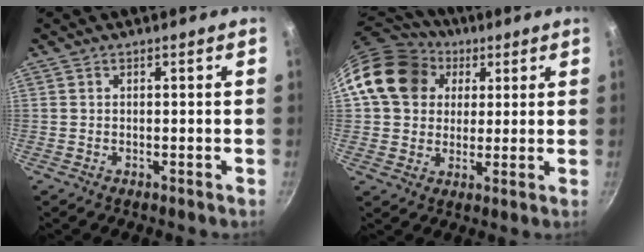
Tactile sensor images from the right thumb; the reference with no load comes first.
{"total": 16.1, "force": [4.5, 13.3, 7.9], "torque": [-0.123, 0.022, 0.070]}